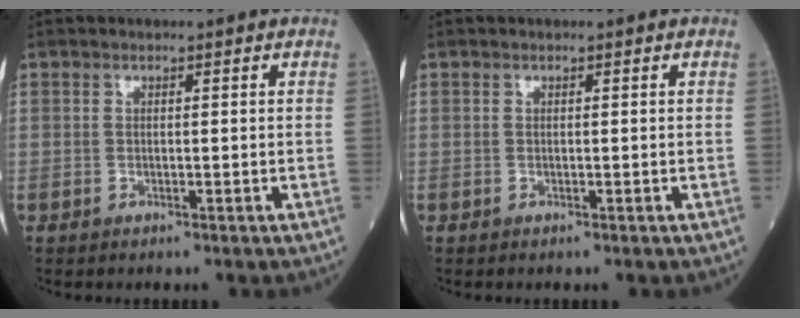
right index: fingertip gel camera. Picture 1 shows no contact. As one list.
[{"total": 0.0}]